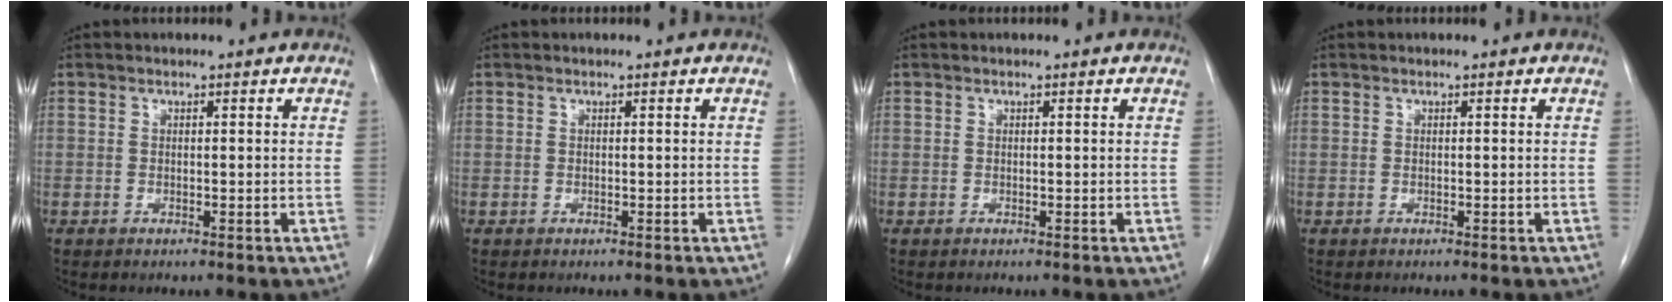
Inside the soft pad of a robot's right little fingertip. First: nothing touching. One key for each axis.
{"total": 0.0}
{"total": 0.0}
{"total": 0.0}